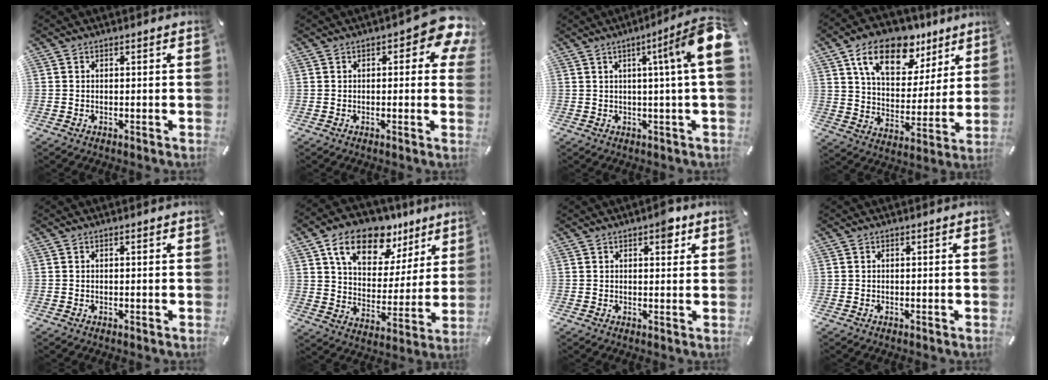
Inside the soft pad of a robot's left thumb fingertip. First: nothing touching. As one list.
[{"total": 7.6, "force": [2.6, 3.5, 6.3], "torque": [-0.065, -0.015, 0.037]}, {"total": 12.5, "force": [3.3, -0.2, 12.0], "torque": [-0.175, -0.023, 0.042]}, {"total": 16.6, "force": [10.5, 9.5, 8.7], "torque": [-0.141, -0.047, 0.183]}, {"total": 0.0}, {"total": 15.6, "force": [10.4, 9.0, 7.3], "torque": [-0.119, -0.055, 0.184]}, {"total": 3.9, "force": [2.0, 2.0, 2.7], "torque": [-0.018, -0.009, 0.025]}, {"total": 0.0}]